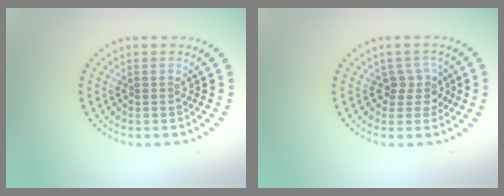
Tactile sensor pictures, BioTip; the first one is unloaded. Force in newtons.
{"total": 2.4, "press": 1.9, "slide": 1.5}